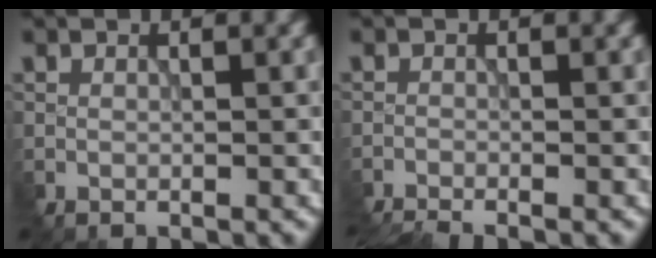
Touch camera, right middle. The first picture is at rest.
{"total": 3.9, "force": [-3.1, 1.2, 2.0], "torque": [-0.017, -0.007, -0.039]}